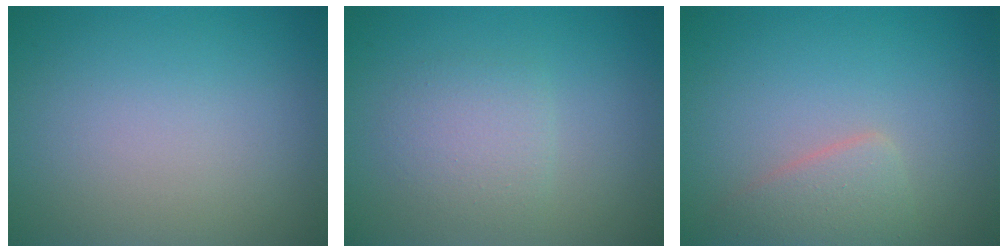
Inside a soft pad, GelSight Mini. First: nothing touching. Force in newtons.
{"total": 2.3, "press": 2.3, "slide": 0.1}
{"total": 2.4, "press": 2.4, "slide": 0.1}